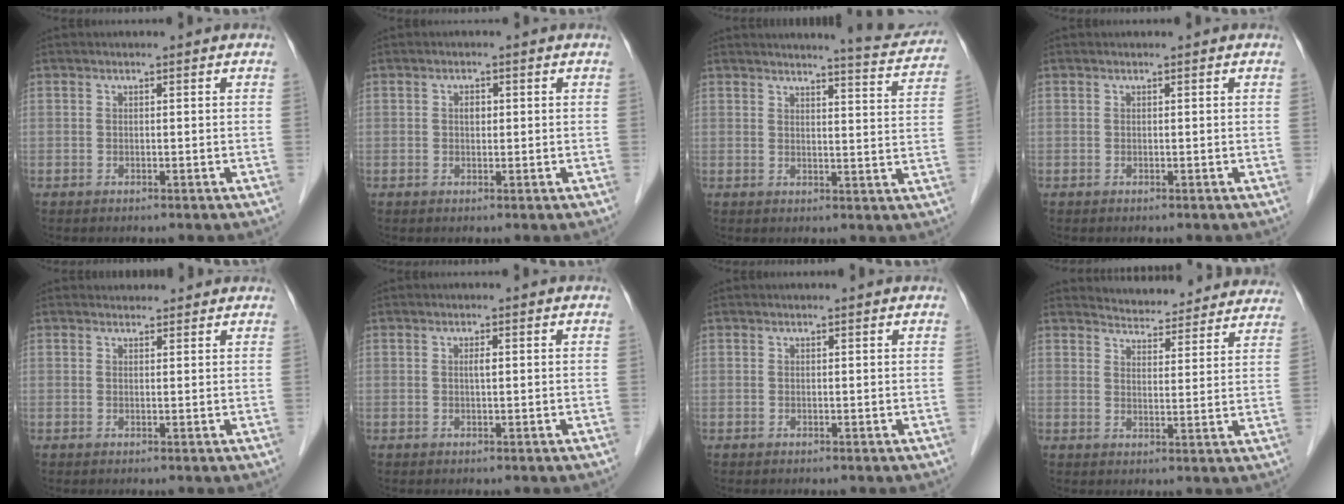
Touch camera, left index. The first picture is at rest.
{"total": 1.3, "force": [0.2, 0.9, 1.0], "torque": [-0.016, 0.004, 0.002]}
{"total": 8.0, "force": [7.8, 0.0, 1.5], "torque": [-0.023, -0.026, 0.081]}
{"total": 0.0}
{"total": 2.6, "force": [2.4, 1.0, 0.2], "torque": [-0.004, 0.013, 0.028]}
{"total": 0.9, "force": [0.1, 0.1, 0.9], "torque": [-0.017, 0.000, 0.002]}
{"total": 0.6, "force": [0.5, 0.0, 0.2], "torque": [-0.008, -0.001, 0.008]}
{"total": 15.6, "force": [15.1, 3.1, 2.3], "torque": [-0.009, -0.026, 0.168]}